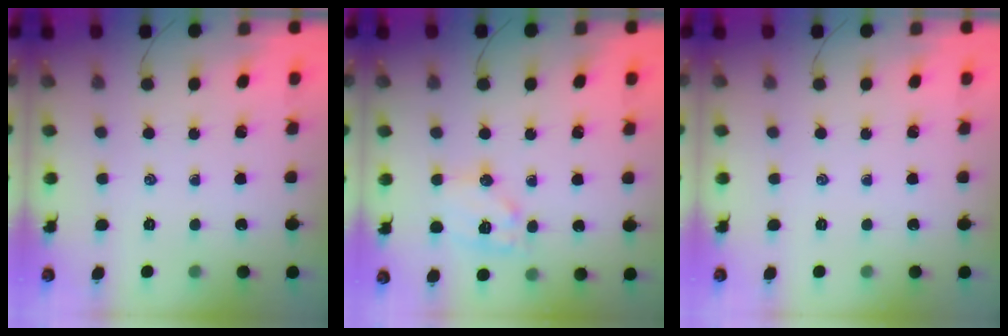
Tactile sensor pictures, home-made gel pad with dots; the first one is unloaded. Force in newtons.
{"total": 11.9, "press": 11.9, "slide": 0.9}
{"total": 0.0}